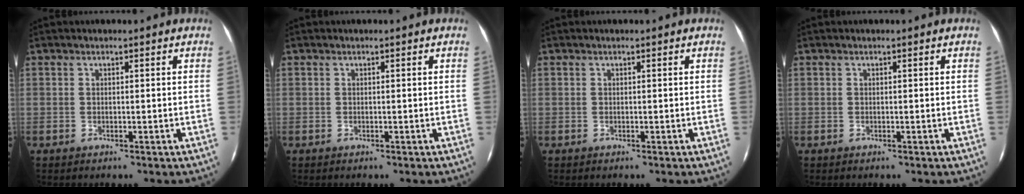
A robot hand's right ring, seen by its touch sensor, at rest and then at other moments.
{"total": 0.0}
{"total": 0.0}
{"total": 0.0}